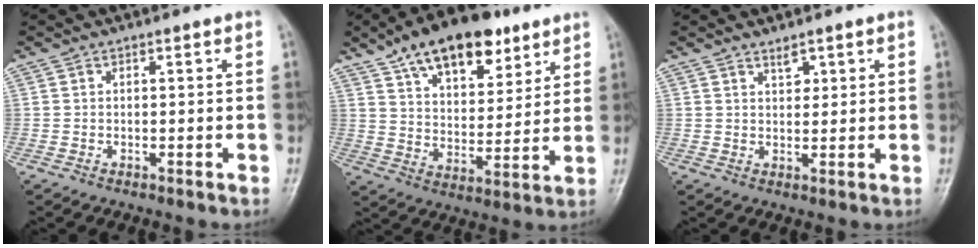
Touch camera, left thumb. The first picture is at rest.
{"total": 18.3, "force": [11.5, 9.3, 10.9], "torque": [-0.135, -0.035, 0.189]}
{"total": 2.2, "force": [1.5, 1.1, 1.1], "torque": [-0.008, -0.011, 0.026]}